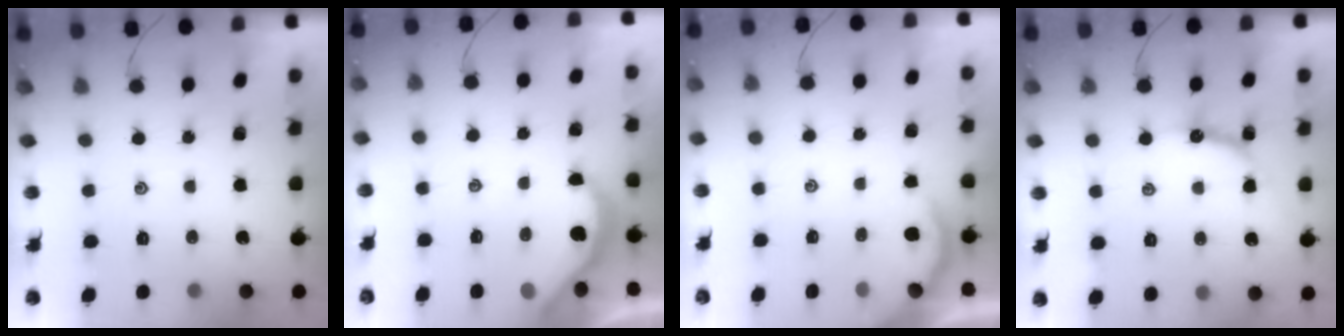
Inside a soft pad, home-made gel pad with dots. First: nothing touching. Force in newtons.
{"total": 4.7, "press": 4.7, "slide": 0.4}
{"total": 1.8, "press": 1.7, "slide": 0.3}
{"total": 9.8, "press": 9.8, "slide": 0.4}